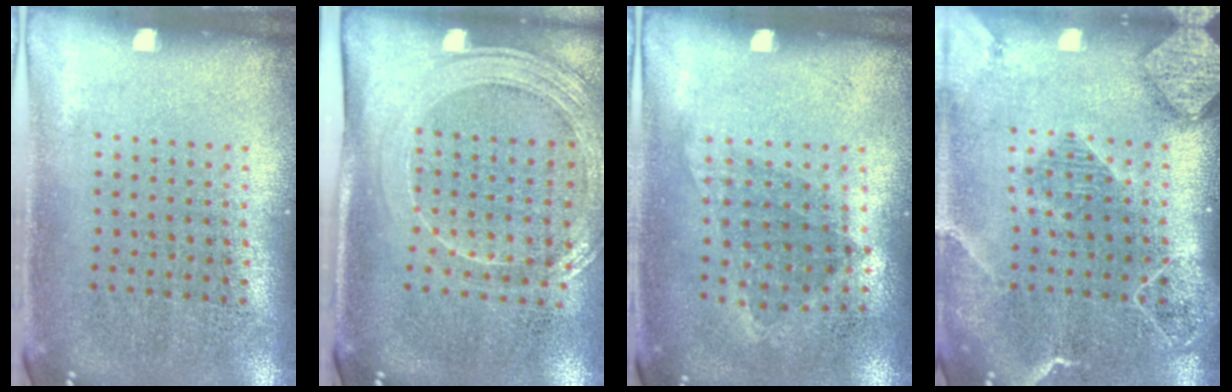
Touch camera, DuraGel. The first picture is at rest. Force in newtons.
{"total": 1.9, "press": 1.7, "slide": 0.9}
{"total": 0.9, "press": 0.7, "slide": 0.6}
{"total": 2.3, "press": 2.0, "slide": 1.1}